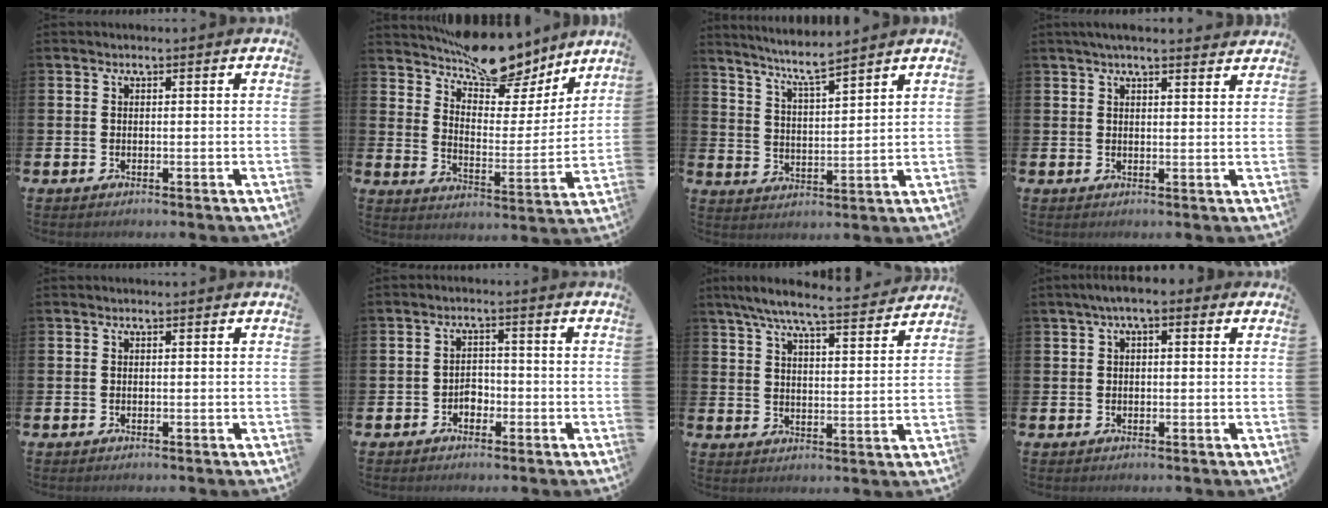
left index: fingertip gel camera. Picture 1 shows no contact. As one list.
[{"total": 12.3, "force": [10.9, 4.0, 4.2], "torque": [-0.084, -0.074, 0.195]}, {"total": 6.2, "force": [5.7, 0.4, 2.3], "torque": [-0.066, -0.028, 0.100]}, {"total": 3.1, "force": [2.9, 0.3, 1.0], "torque": [-0.020, -0.008, 0.052]}, {"total": 0.0}, {"total": 2.3, "force": [-1.4, 1.7, 0.9], "torque": [-0.020, 0.005, -0.031]}, {"total": 7.8, "force": [7.2, 0.6, 3.1], "torque": [-0.067, -0.046, 0.123]}, {"total": 3.2, "force": [1.6, 1.4, 2.3], "torque": [-0.046, 0.007, 0.026]}]